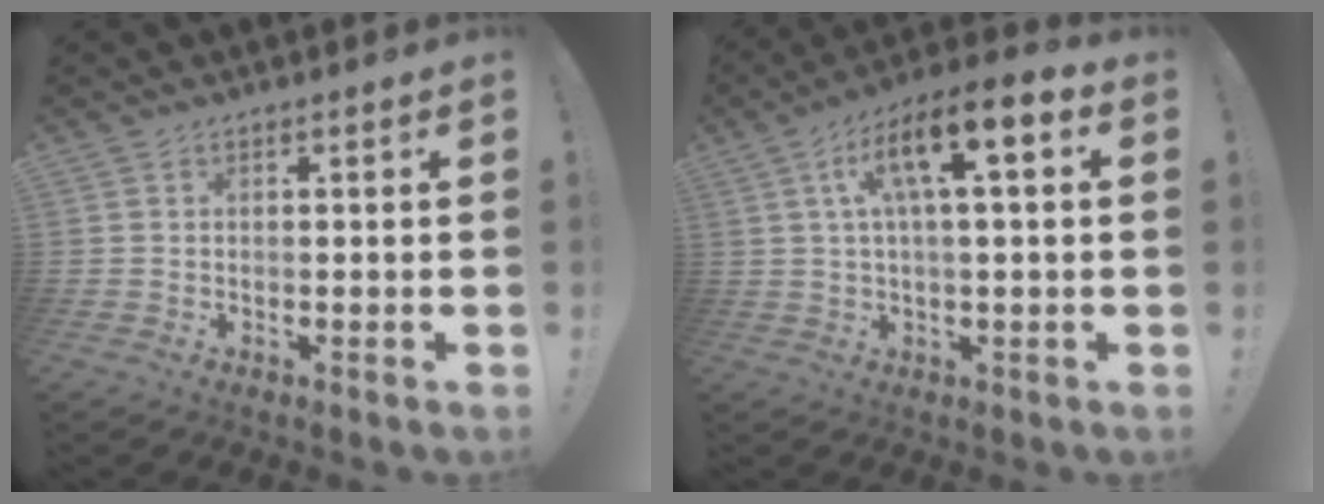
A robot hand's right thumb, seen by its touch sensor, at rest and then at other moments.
{"total": 12.2, "force": [3.6, 3.1, 11.2], "torque": [-0.185, -0.008, 0.055]}